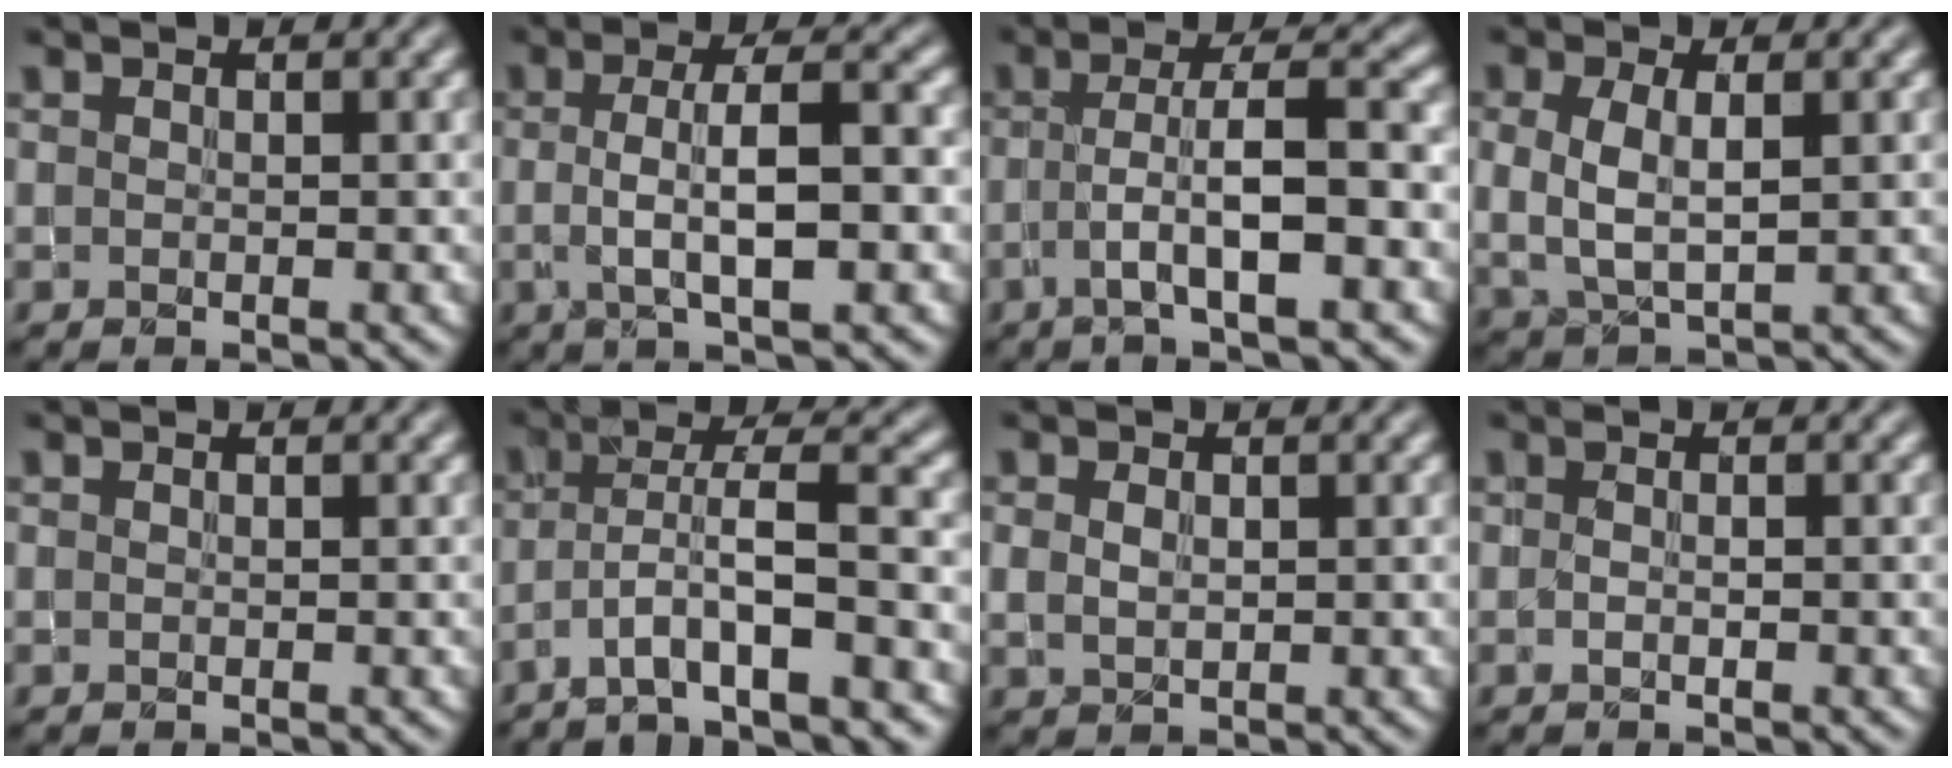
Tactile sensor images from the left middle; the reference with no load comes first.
{"total": 5.9, "force": [-0.2, 1.4, 5.7], "torque": [-0.099, 0.003, -0.004]}
{"total": 6.3, "force": [-1.2, 1.2, 6.0], "torque": [-0.107, 0.010, -0.024]}
{"total": 3.7, "force": [0.4, 1.8, 3.2], "torque": [-0.073, -0.002, 0.011]}
{"total": 0.0}
{"total": 6.5, "force": [-3.4, 0.9, 5.4], "torque": [-0.093, 0.013, -0.065]}
{"total": 1.6, "force": [0.3, 1.1, 1.1], "torque": [-0.025, -0.001, 0.009]}
{"total": 0.5, "force": [-0.2, 0.2, 0.5], "torque": [-0.012, -0.008, -0.004]}